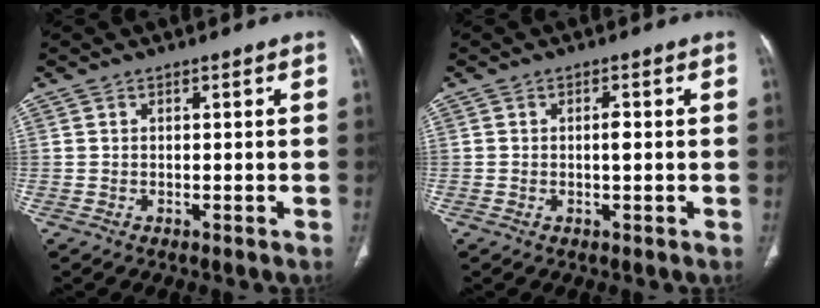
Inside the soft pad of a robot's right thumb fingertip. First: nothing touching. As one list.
[{"total": 1.4, "force": [0.0, 0.4, 1.3], "torque": [-0.018, -0.002, -0.001]}]